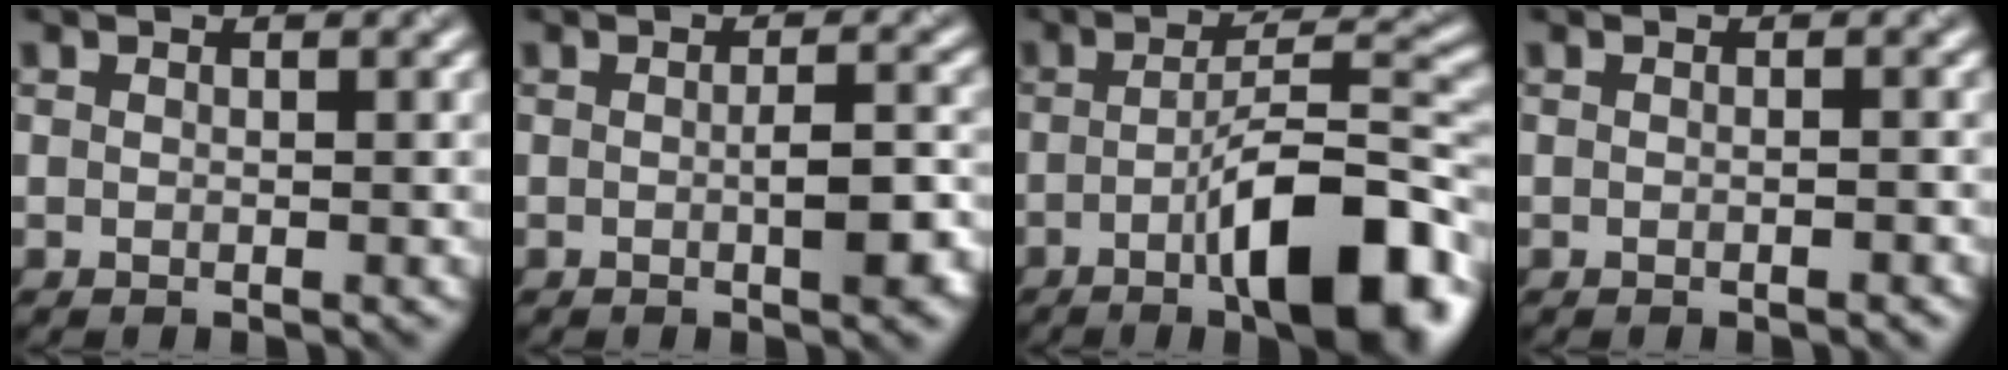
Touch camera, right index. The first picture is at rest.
{"total": 3.4, "force": [-0.6, 0.9, 3.2], "torque": [-0.051, -0.002, -0.007]}
{"total": 11.2, "force": [-4.3, 2.9, 9.9], "torque": [-0.141, 0.010, -0.070]}
{"total": 0.8, "force": [-0.4, 0.1, 0.7], "torque": [-0.009, 0.002, -0.005]}